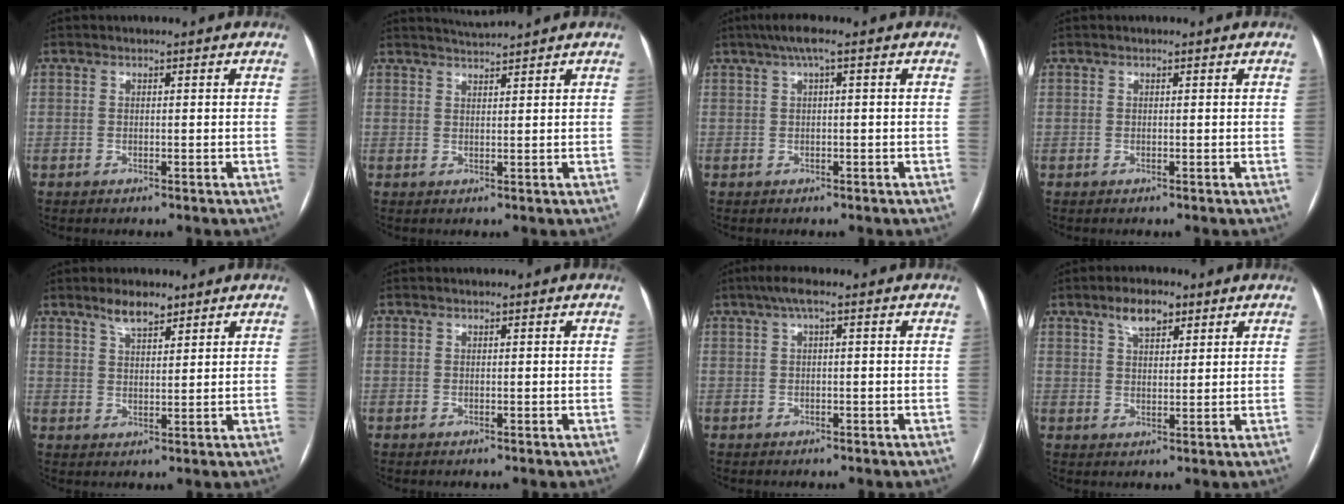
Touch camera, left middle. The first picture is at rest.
{"total": 2.5, "force": [2.2, -1.1, -0.2], "torque": [-0.002, -0.001, 0.048]}
{"total": 3.1, "force": [1.4, 0.0, 2.8], "torque": [-0.054, 0.022, 0.028]}
{"total": 0.0}
{"total": 4.0, "force": [3.2, 1.1, 2.1], "torque": [-0.046, 0.001, 0.058]}
{"total": 0.0}
{"total": 2.6, "force": [1.1, 0.2, 2.3], "torque": [-0.046, 0.020, 0.021]}
{"total": 4.8, "force": [3.1, 1.9, 3.1], "torque": [-0.061, 0.009, 0.054]}